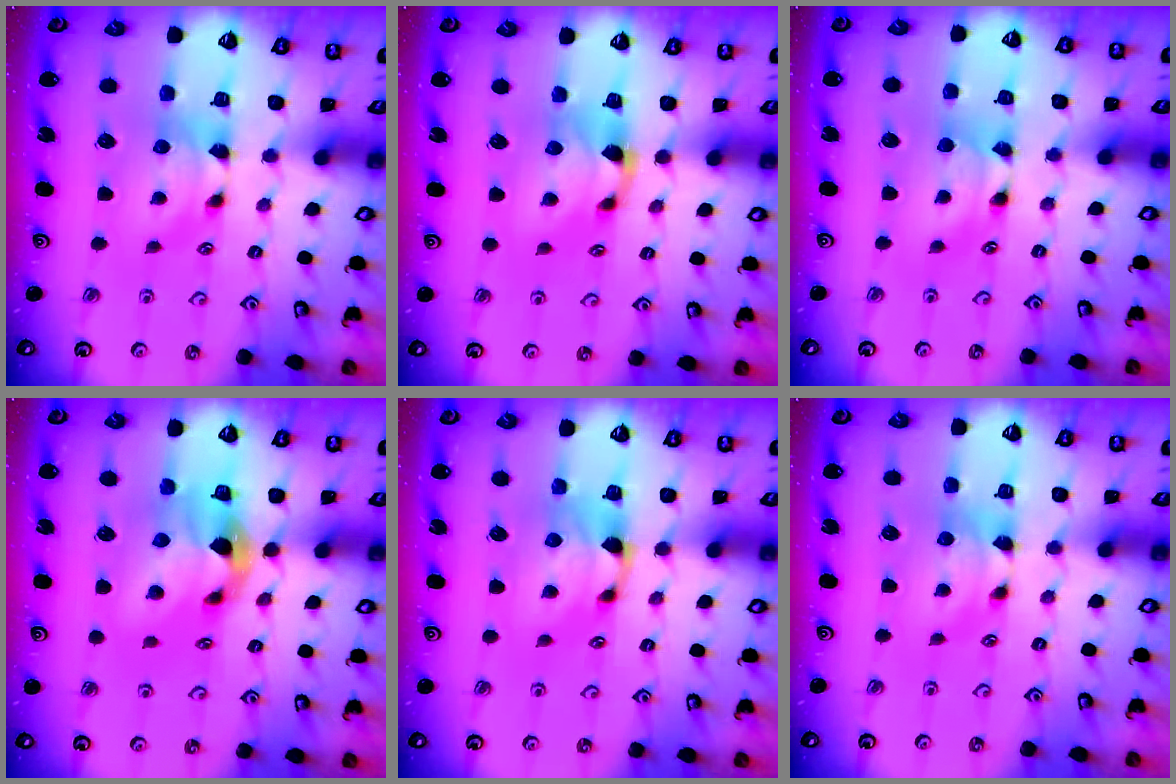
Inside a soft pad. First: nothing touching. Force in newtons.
{"total": 1.3, "press": 0.5, "slide": 1.2}
{"total": 1.7, "press": 1.7, "slide": 0.2}
{"total": 5.5, "press": 5.1, "slide": 2.1}
{"total": 1.2, "press": 0.0, "slide": 1.2}
{"total": 0.0}